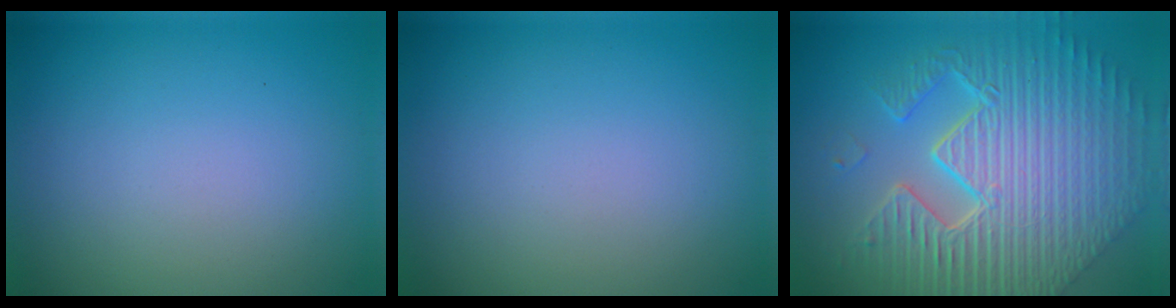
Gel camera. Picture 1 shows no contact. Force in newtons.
{"total": 0.0}
{"total": 11.6, "press": 7.4, "slide": 8.9}